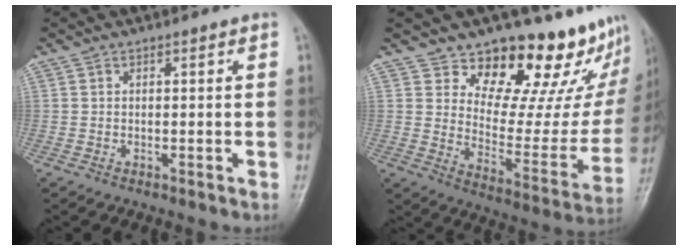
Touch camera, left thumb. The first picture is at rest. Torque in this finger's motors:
{"motor_torque": [0.63, 0.40, 0.83, -1.70, 0.19]}